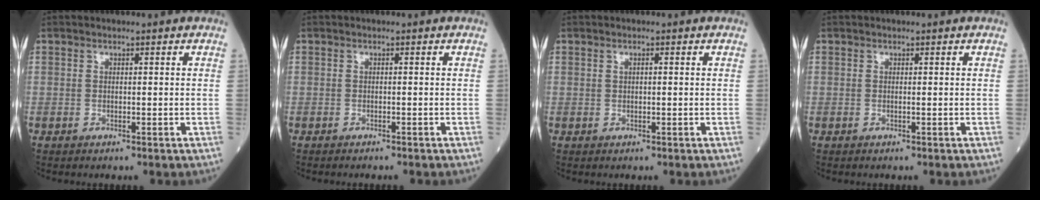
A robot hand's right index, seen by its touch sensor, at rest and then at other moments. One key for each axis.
{"total": 2.1, "fx": -1.9, "fy": 0.2, "fz": 0.9, "tx": -0.013, "ty": -0.001, "tz": -0.023}
{"total": 0.6, "fx": 0.1, "fy": 0.1, "fz": 0.5, "tx": -0.013, "ty": 0.002, "tz": 0.004}
{"total": 0.0}